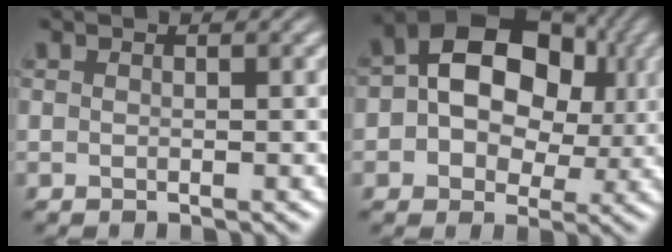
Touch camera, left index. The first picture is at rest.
{"total": 12.0, "force": [2.4, 8.5, 8.1], "torque": [-0.118, 0.036, 0.021]}